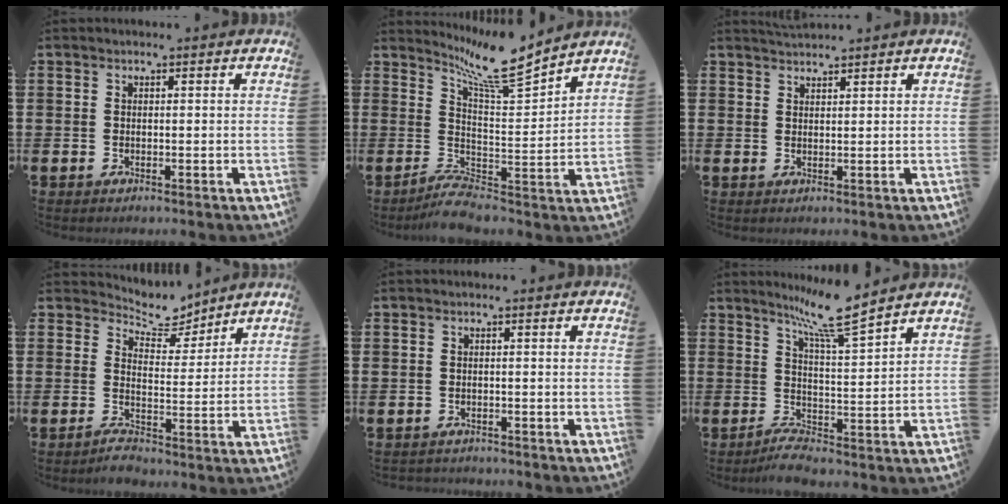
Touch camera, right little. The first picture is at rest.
{"total": 8.4, "force": [5.2, 2.1, 6.2], "torque": [-0.109, -0.044, 0.085]}
{"total": 1.7, "force": [1.7, 0.0, 0.1], "torque": [-0.004, 0.000, 0.032]}
{"total": 6.1, "force": [4.6, 3.2, 2.5], "torque": [-0.040, -0.040, 0.076]}
{"total": 0.8, "force": [-0.8, 0.1, -0.1], "torque": [0.001, 0.000, -0.017]}
{"total": 7.4, "force": [5.1, 0.3, 5.4], "torque": [-0.103, -0.032, 0.082]}